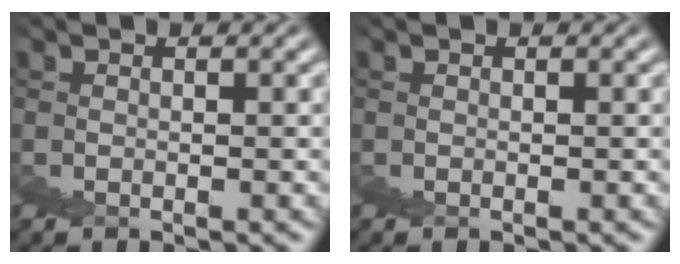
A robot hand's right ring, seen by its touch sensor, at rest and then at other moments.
{"total": 0.0}